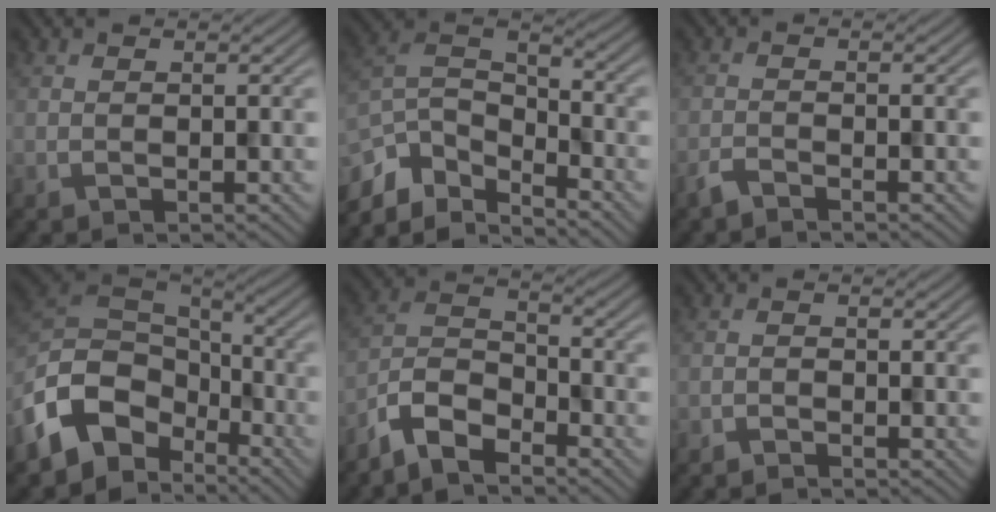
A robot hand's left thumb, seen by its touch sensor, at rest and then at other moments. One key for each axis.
{"total": 9.8, "fx": -7.6, "fy": 3.5, "fz": 5.2, "tx": -0.108, "ty": -0.004, "tz": -0.162}
{"total": 1.8, "fx": -1.6, "fy": 0.1, "fz": 0.7, "tx": -0.018, "ty": -0.001, "tz": -0.039}
{"total": 11.4, "fx": -6.0, "fy": 7.4, "fz": 6.1, "tx": -0.145, "ty": -0.014, "tz": -0.125}
{"total": 6.6, "fx": -5.4, "fy": 2.1, "fz": 3.1, "tx": -0.065, "ty": -0.002, "tz": -0.126}
{"total": 1.2, "fx": -1.1, "fy": 0.2, "fz": 0.2, "tx": -0.003, "ty": 0.000, "tz": -0.026}